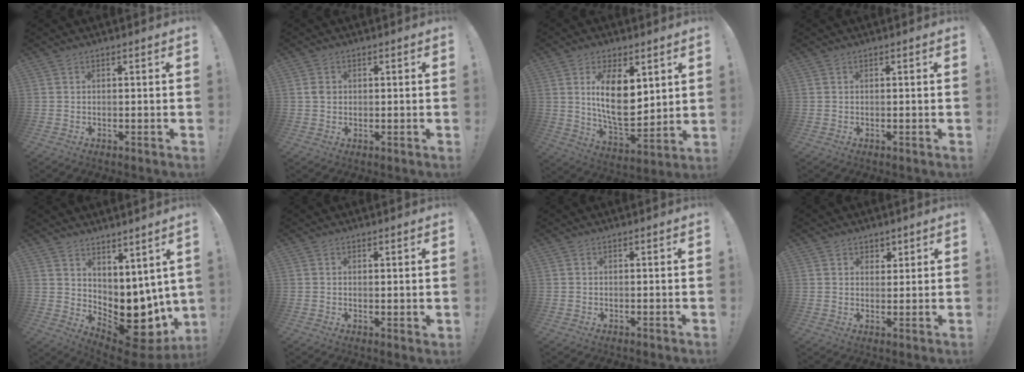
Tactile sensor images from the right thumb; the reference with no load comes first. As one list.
[{"total": 1.8, "force": [0.3, 1.5, 0.9], "torque": [-0.015, 0.004, 0.005]}, {"total": 14.9, "force": [3.9, 7.7, 12.1], "torque": [-0.226, -0.033, 0.067]}, {"total": 0.0}, {"total": 5.4, "force": [-0.3, 4.4, 3.2], "torque": [-0.013, -0.043, 0.005]}, {"total": 1.1, "force": [0.9, 0.3, 0.5], "torque": [0.002, -0.004, 0.016]}, {"total": 0.0}, {"total": 3.7, "force": [2.6, 2.6, 0.4], "torque": [0.013, -0.018, 0.044]}]